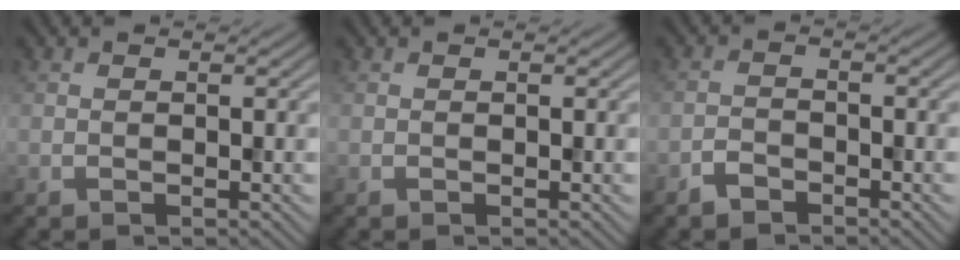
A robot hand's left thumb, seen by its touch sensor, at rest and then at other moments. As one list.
[{"total": 0.0}, {"total": 2.1, "force": [-1.8, 0.8, 0.7], "torque": [-0.012, 0.003, -0.040]}]